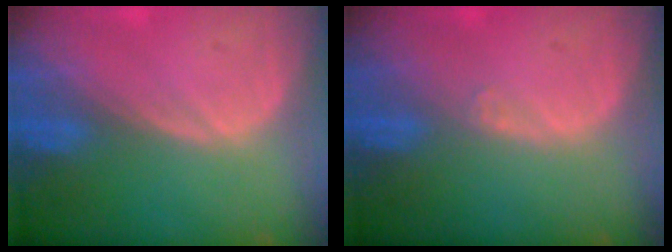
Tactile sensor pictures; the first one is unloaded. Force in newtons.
{"total": 0.6, "press": 0.5, "slide": 0.4}